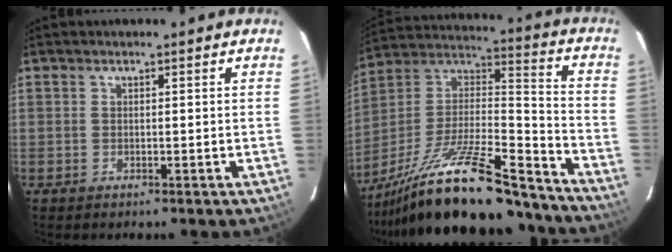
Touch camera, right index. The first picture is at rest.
{"total": 27.8, "force": [-21.5, 6.2, 16.5], "torque": [-0.293, -0.015, -0.340]}